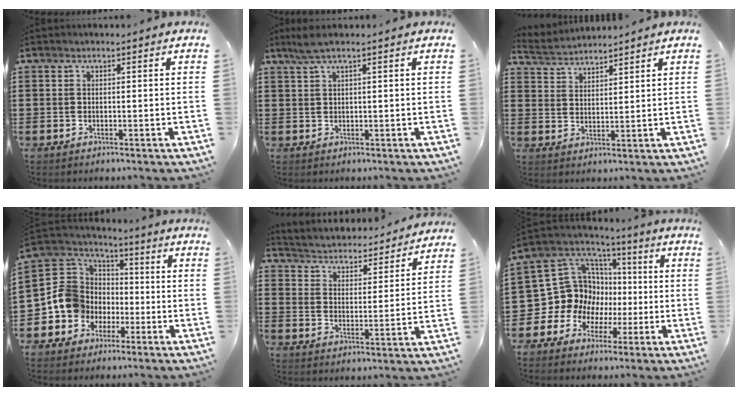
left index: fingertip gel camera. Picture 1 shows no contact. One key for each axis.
{"total": 2.4, "fx": 1.2, "fy": 0.0, "fz": 2.0, "tx": -0.039, "ty": -0.001, "tz": 0.023}
{"total": 2.9, "fx": 2.9, "fy": 0.1, "fz": -0.2, "tx": -0.008, "ty": -0.011, "tz": 0.052}
{"total": 9.4, "fx": -2.2, "fy": 8.9, "fz": 1.9, "tx": -0.103, "ty": -0.007, "tz": -0.044}
{"total": 3.0, "fx": 3.0, "fy": 0.2, "fz": 0.0, "tx": -0.022, "ty": -0.032, "tz": 0.042}
{"total": 13.6, "fx": -0.4, "fy": 13.0, "fz": 4.2, "tx": -0.125, "ty": -0.018, "tz": 0.008}